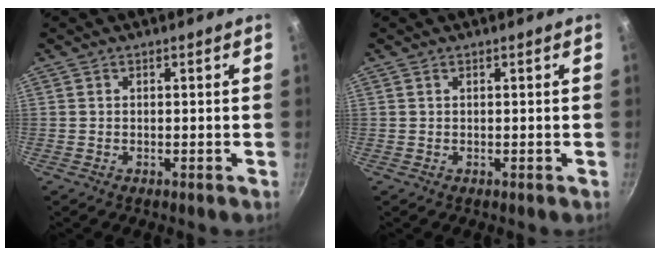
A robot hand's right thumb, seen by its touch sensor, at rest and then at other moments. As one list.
[{"total": 0.0}]